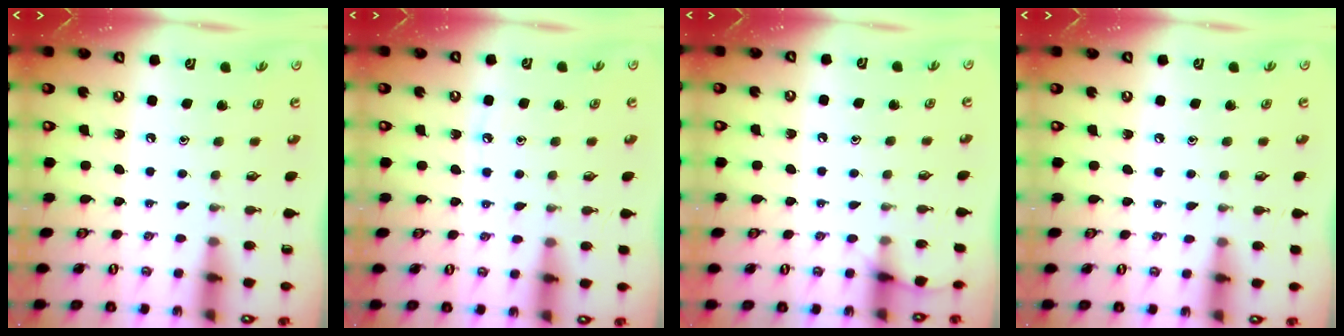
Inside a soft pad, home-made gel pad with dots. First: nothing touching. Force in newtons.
{"total": 5.2, "press": 5.2, "slide": 0.6}
{"total": 6.3, "press": 6.3, "slide": 0.8}
{"total": 2.9, "press": 2.9, "slide": 0.5}